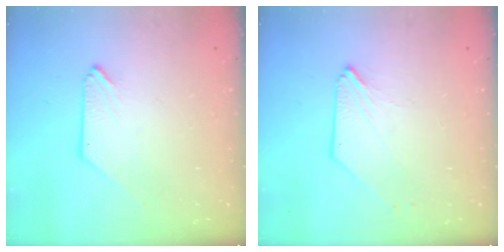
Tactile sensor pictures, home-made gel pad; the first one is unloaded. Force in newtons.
{"total": 1.7, "press": 1.6, "slide": 0.3}